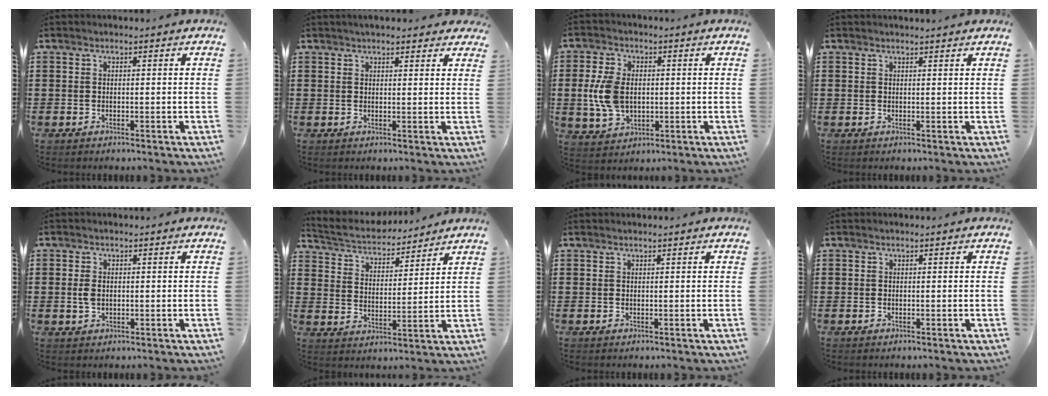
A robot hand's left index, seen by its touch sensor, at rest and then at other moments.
{"total": 2.2, "force": [2.1, 0.5, 0.6], "torque": [-0.017, 0.005, 0.039]}
{"total": 7.8, "force": [0.1, 5.1, 5.8], "torque": [-0.156, 0.003, -0.007]}
{"total": 1.0, "force": [1.0, -0.1, 0.2], "torque": [-0.004, -0.002, 0.019]}
{"total": 2.4, "force": [0.1, 1.5, 1.8], "torque": [-0.047, 0.001, -0.002]}
{"total": 4.2, "force": [4.1, 0.7, 0.3], "torque": [-0.033, -0.029, 0.067]}
{"total": 0.0}
{"total": 0.0}